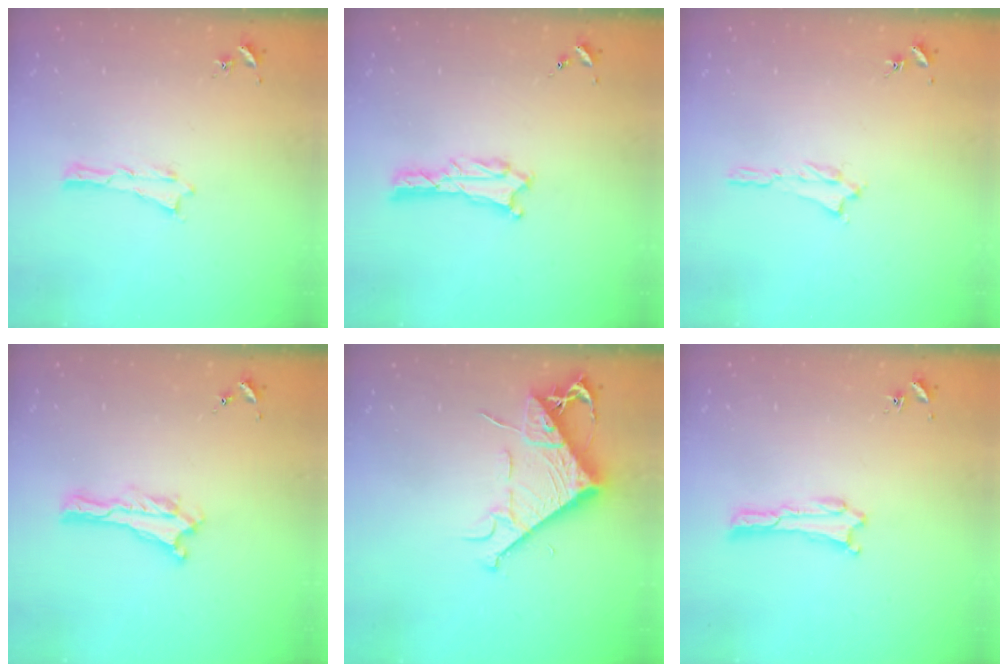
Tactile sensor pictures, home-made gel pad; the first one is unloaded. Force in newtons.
{"total": 1.3, "press": 1.2, "slide": 0.1}
{"total": 1.2, "press": 1.2, "slide": 0.3}
{"total": 0.0}
{"total": 8.6, "press": 8.5, "slide": 1.2}
{"total": 0.0}